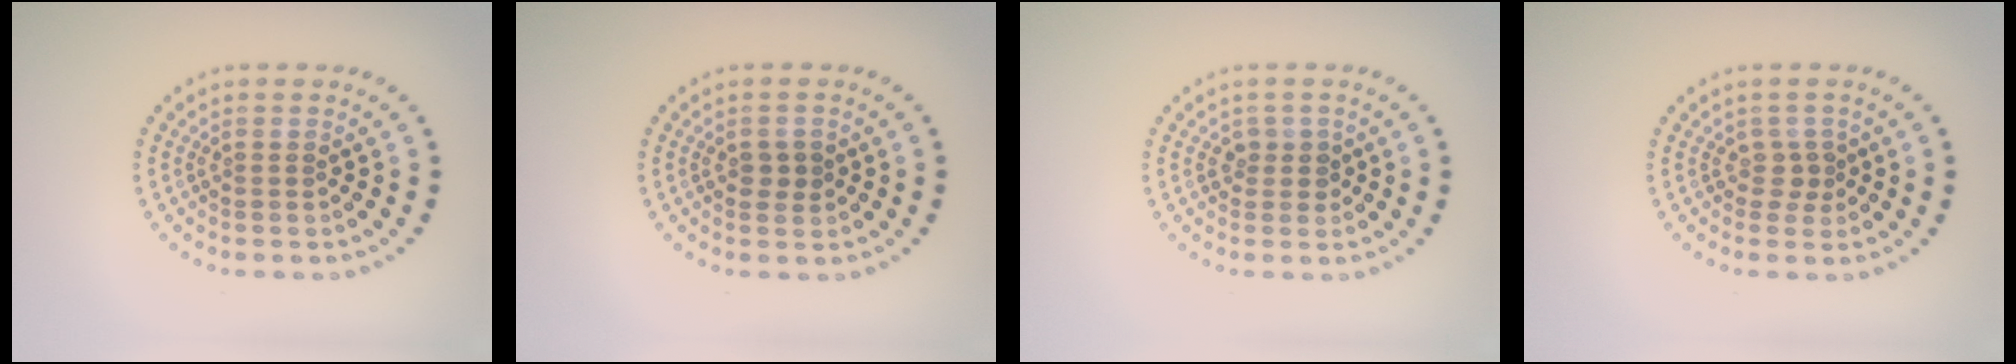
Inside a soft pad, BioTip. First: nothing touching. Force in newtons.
{"total": 1.5, "press": 1.5, "slide": 0.1}
{"total": 1.5, "press": 1.2, "slide": 0.8}
{"total": 1.3, "press": 1.0, "slide": 0.8}